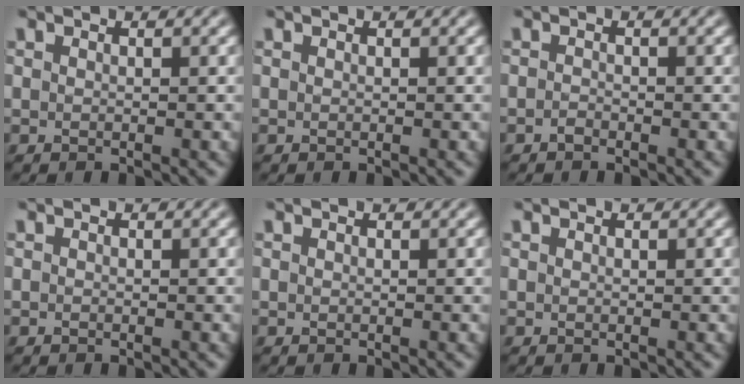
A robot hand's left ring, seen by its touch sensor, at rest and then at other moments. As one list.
[{"total": 0.0}, {"total": 0.7, "force": [-0.6, 0.2, 0.2], "torque": [-0.005, -0.001, -0.012]}, {"total": 0.0}, {"total": 0.0}, {"total": 0.0}]